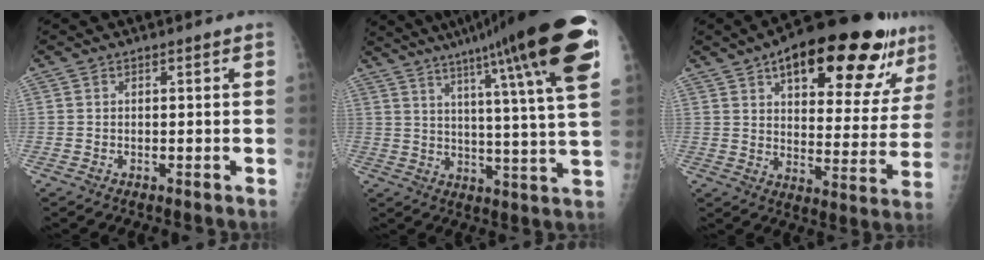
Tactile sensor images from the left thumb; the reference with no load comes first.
{"total": 26.2, "force": [15.6, 2.0, 21.0], "torque": [-0.289, -0.039, 0.214]}
{"total": 26.4, "force": [15.4, 10.0, 19.1], "torque": [-0.235, -0.029, 0.220]}